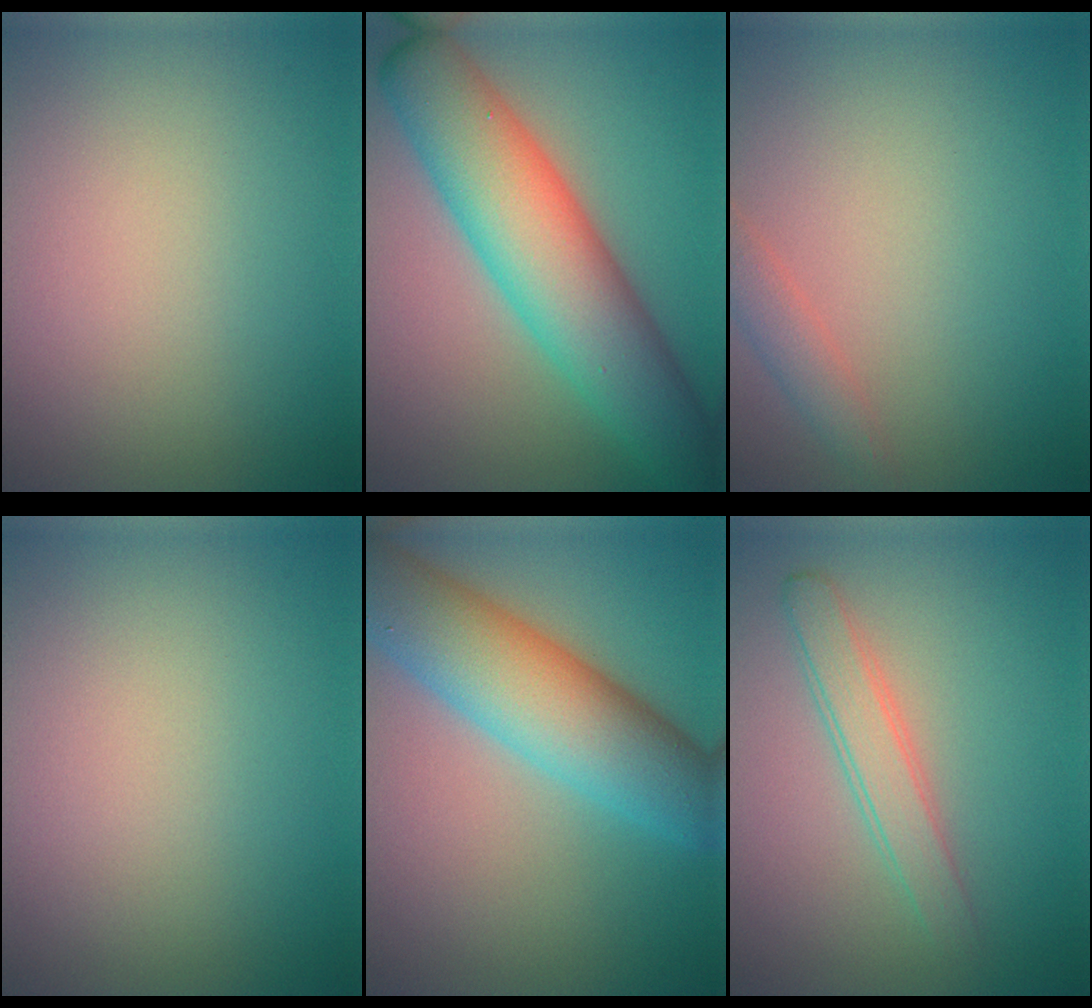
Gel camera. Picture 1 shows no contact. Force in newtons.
{"total": 10.1, "press": 10.1, "slide": 0.0}
{"total": 1.9, "press": 1.9, "slide": 0.1}
{"total": 0.0}
{"total": 9.6, "press": 9.5, "slide": 0.4}
{"total": 2.6, "press": 2.6, "slide": 0.2}